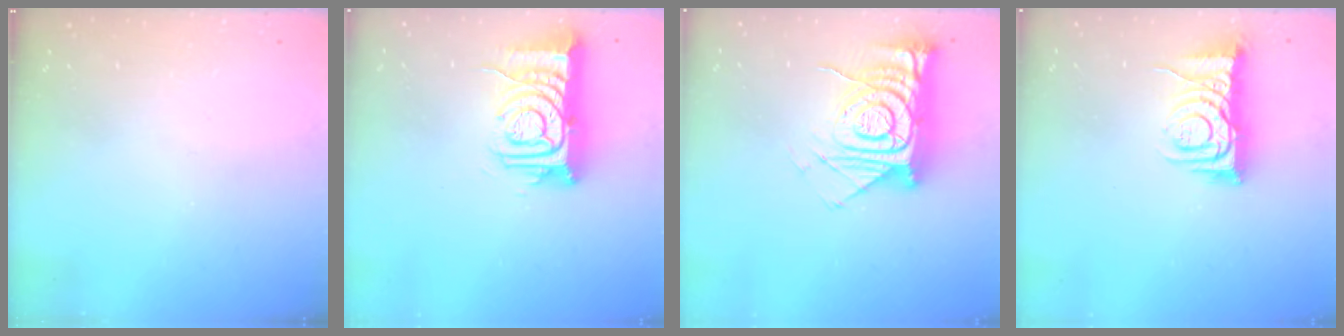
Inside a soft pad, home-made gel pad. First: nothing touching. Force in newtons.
{"total": 12.4, "press": 12.3, "slide": 1.3}
{"total": 16.4, "press": 16.4, "slide": 1.4}
{"total": 7.5, "press": 7.4, "slide": 1.0}